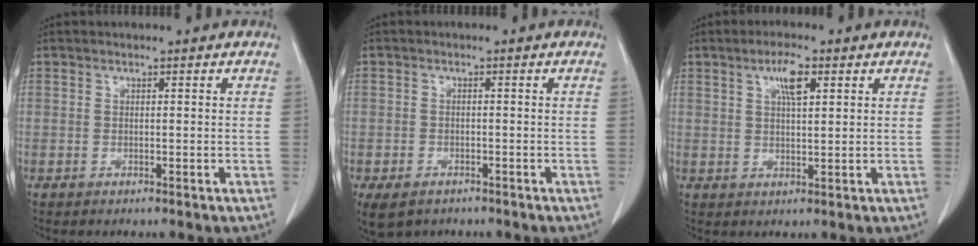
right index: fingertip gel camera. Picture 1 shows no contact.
{"total": 5.8, "force": [-3.8, 3.7, 2.3], "torque": [-0.046, -0.004, -0.054]}
{"total": 4.3, "force": [1.9, 0.9, 3.7], "torque": [-0.073, 0.002, 0.036]}